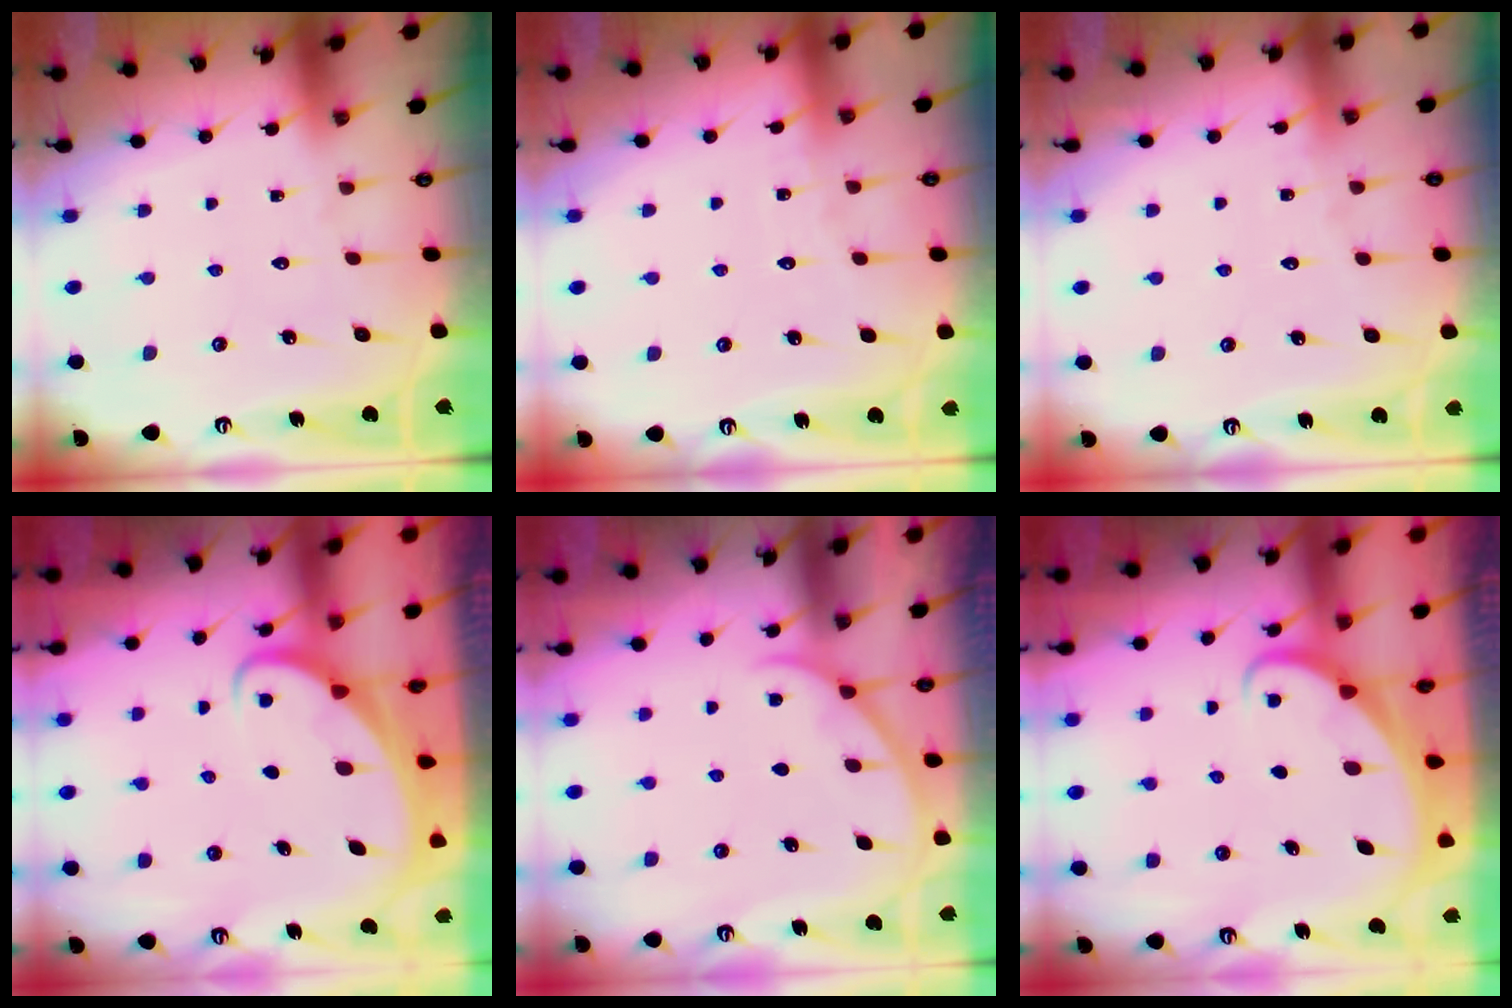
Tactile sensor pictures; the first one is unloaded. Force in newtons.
{"total": 2.7, "press": 2.7, "slide": 0.2}
{"total": 3.7, "press": 3.7, "slide": 0.4}
{"total": 3.0, "press": 3.0, "slide": 0.2}
{"total": 1.9, "press": 1.9, "slide": 0.2}
{"total": 1.7, "press": 1.7, "slide": 0.1}